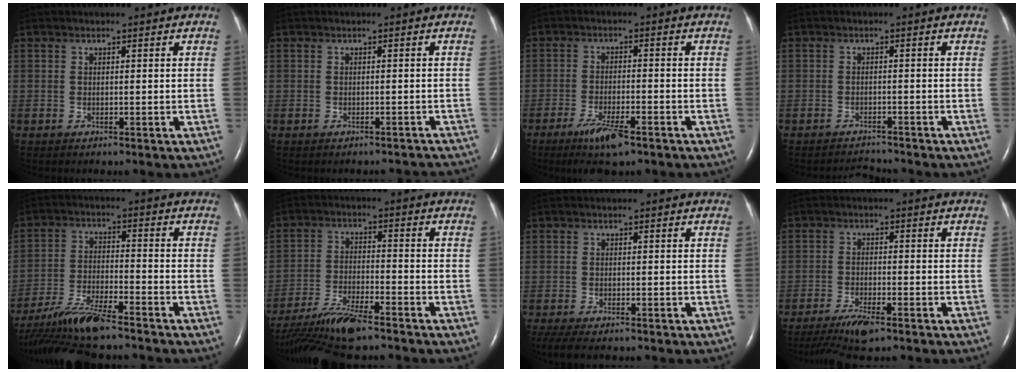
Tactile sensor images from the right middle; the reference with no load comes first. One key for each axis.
{"total": 2.9, "fx": -2.7, "fy": 0.9, "fz": 0.3, "tx": -0.001, "ty": -0.002, "tz": -0.028}
{"total": 6.5, "fx": -4.4, "fy": 1.0, "fz": 4.8, "tx": -0.098, "ty": -0.013, "tz": -0.074}
{"total": 2.0, "fx": -1.9, "fy": -0.1, "fz": -0.6, "tx": 0.005, "ty": -0.014, "tz": -0.028}
{"total": 11.8, "fx": -10.3, "fy": 0.4, "fz": 5.7, "tx": -0.112, "ty": -0.019, "tz": -0.183}
{"total": 12.2, "fx": -10.1, "fy": 1.5, "fz": 6.7, "tx": -0.129, "ty": -0.023, "tz": -0.176}
{"total": 5.7, "fx": -4.4, "fy": 1.7, "fz": 3.2, "tx": -0.058, "ty": -0.016, "tz": -0.070}
{"total": 6.1, "fx": -4.5, "fy": 0.8, "fz": 4.0, "tx": -0.078, "ty": -0.017, "tz": -0.081}